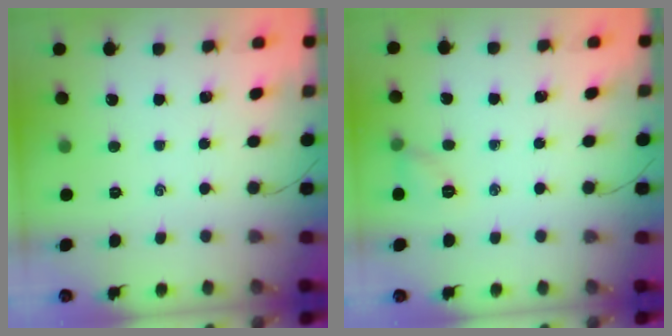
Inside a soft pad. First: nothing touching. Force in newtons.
{"total": 5.6, "press": 5.5, "slide": 1.0}